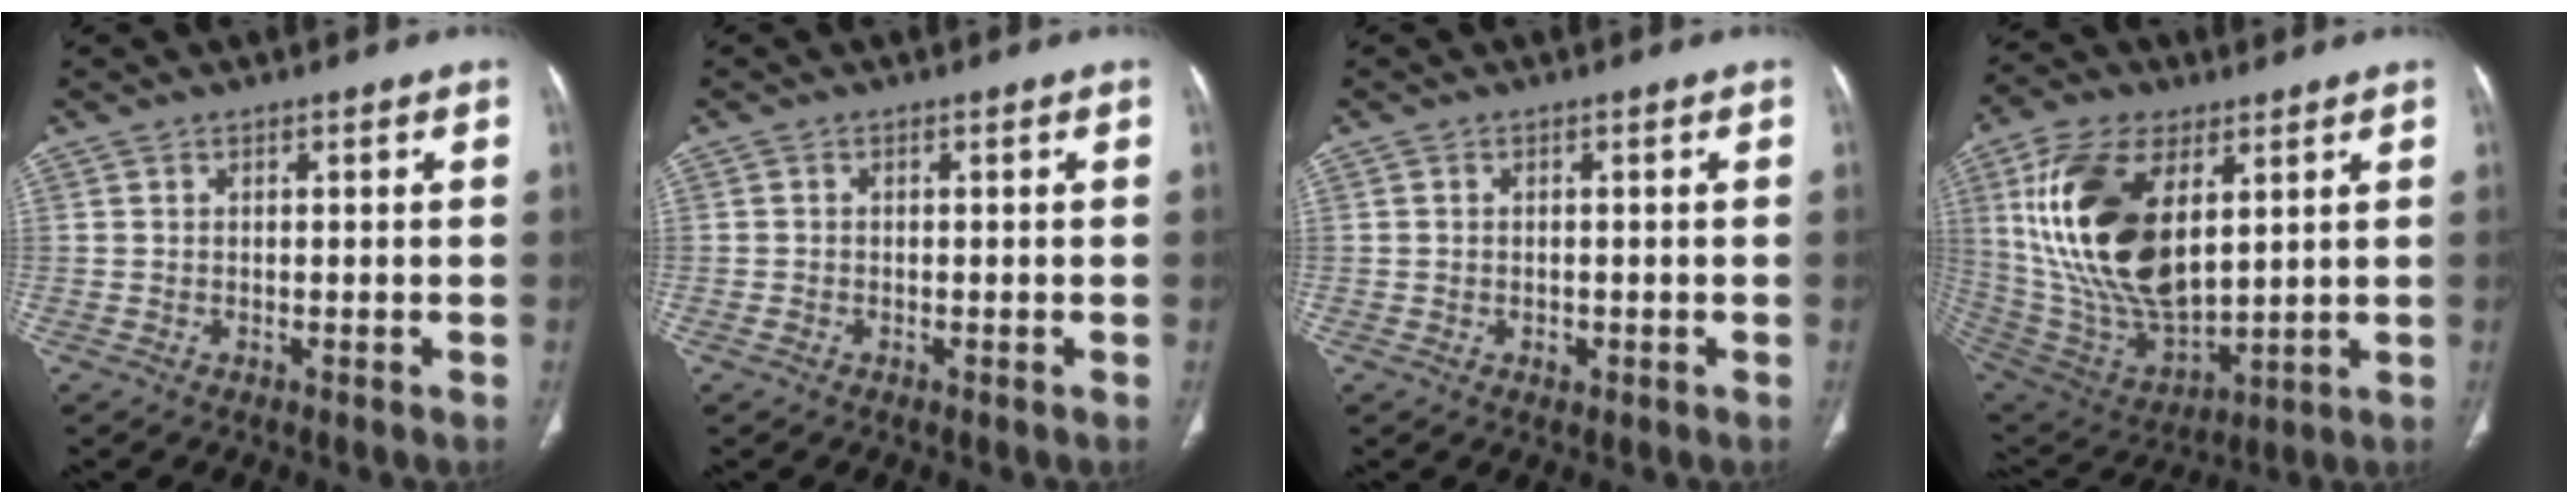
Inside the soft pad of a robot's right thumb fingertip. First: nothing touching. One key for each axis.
{"total": 0.9, "fx": -0.4, "fy": 0.7, "fz": 0.4, "tx": -0.009, "ty": 0.002, "tz": -0.008}
{"total": 1.3, "fx": -0.3, "fy": 1.0, "fz": 0.7, "tx": -0.010, "ty": 0.002, "tz": -0.002}
{"total": 23.7, "fx": 6.6, "fy": 12.3, "fz": 19.1, "tx": -0.363, "ty": -0.031, "tz": 0.131}